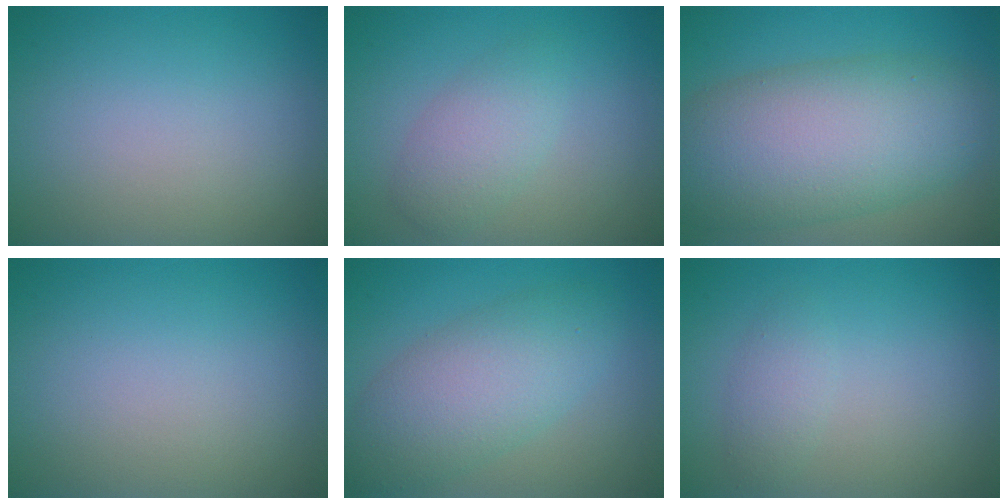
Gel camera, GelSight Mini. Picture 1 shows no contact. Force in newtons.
{"total": 2.9, "press": 2.9, "slide": 0.2}
{"total": 11.2, "press": 11.2, "slide": 0.1}
{"total": 0.0}
{"total": 6.0, "press": 6.0, "slide": 0.3}
{"total": 1.5, "press": 1.5, "slide": 0.0}